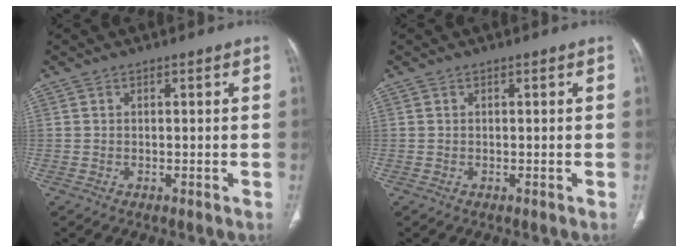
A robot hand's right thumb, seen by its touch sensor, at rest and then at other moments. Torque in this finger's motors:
{"motor_torque": [0.00, 0.00, -0.10, -0.03, 0.01]}